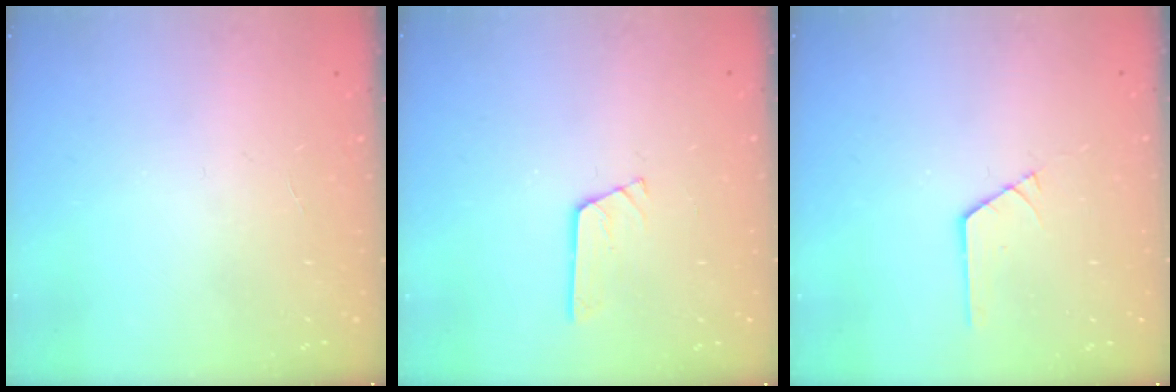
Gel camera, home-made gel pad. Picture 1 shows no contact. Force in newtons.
{"total": 3.1, "press": 3.1, "slide": 0.1}
{"total": 1.1, "press": 1.0, "slide": 0.1}